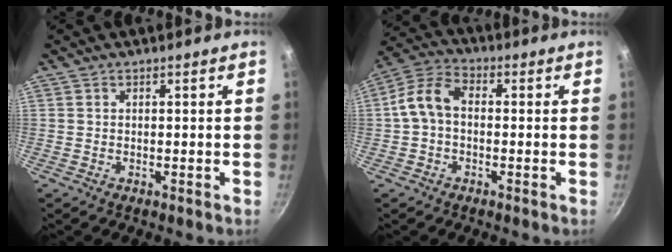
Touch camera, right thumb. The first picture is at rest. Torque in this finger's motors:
{"motor_torque": [-0.07, 0.08, 0.37, -0.32, 0.07]}